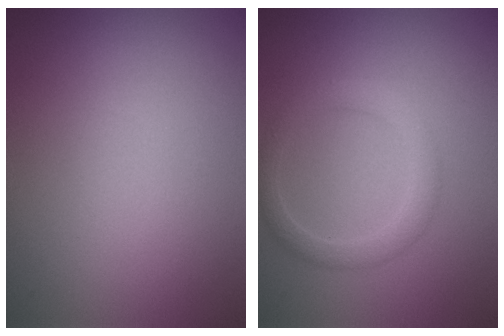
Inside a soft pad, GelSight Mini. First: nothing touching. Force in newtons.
{"total": 2.4, "press": 2.4, "slide": 0.1}